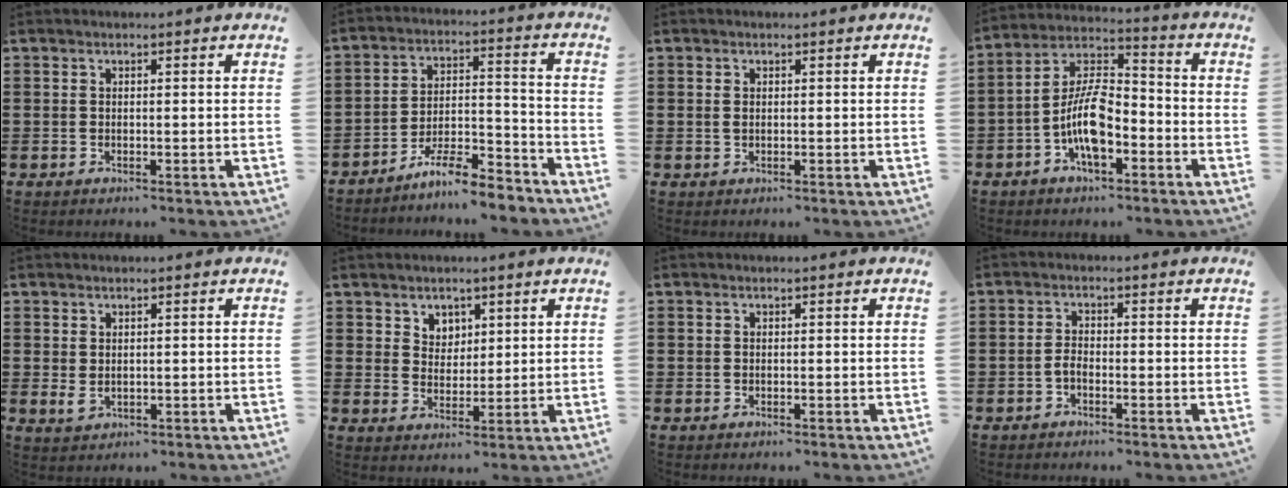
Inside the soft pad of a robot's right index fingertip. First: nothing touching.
{"total": 8.1, "force": [-7.3, 1.0, 3.4], "torque": [-0.062, 0.016, -0.139]}
{"total": 1.0, "force": [0.2, 0.6, 0.8], "torque": [-0.017, 0.004, 0.002]}
{"total": 9.5, "force": [-3.7, 4.2, 7.7], "torque": [-0.177, 0.001, -0.075]}
{"total": 1.7, "force": [0.3, 1.1, 1.2], "torque": [-0.033, -0.002, 0.005]}
{"total": 3.8, "force": [2.5, 2.8, 0.2], "torque": [-0.018, 0.008, 0.046]}
{"total": 0.0}
{"total": 1.7, "force": [-1.0, 0.7, 1.2], "torque": [-0.032, -0.001, -0.022]}